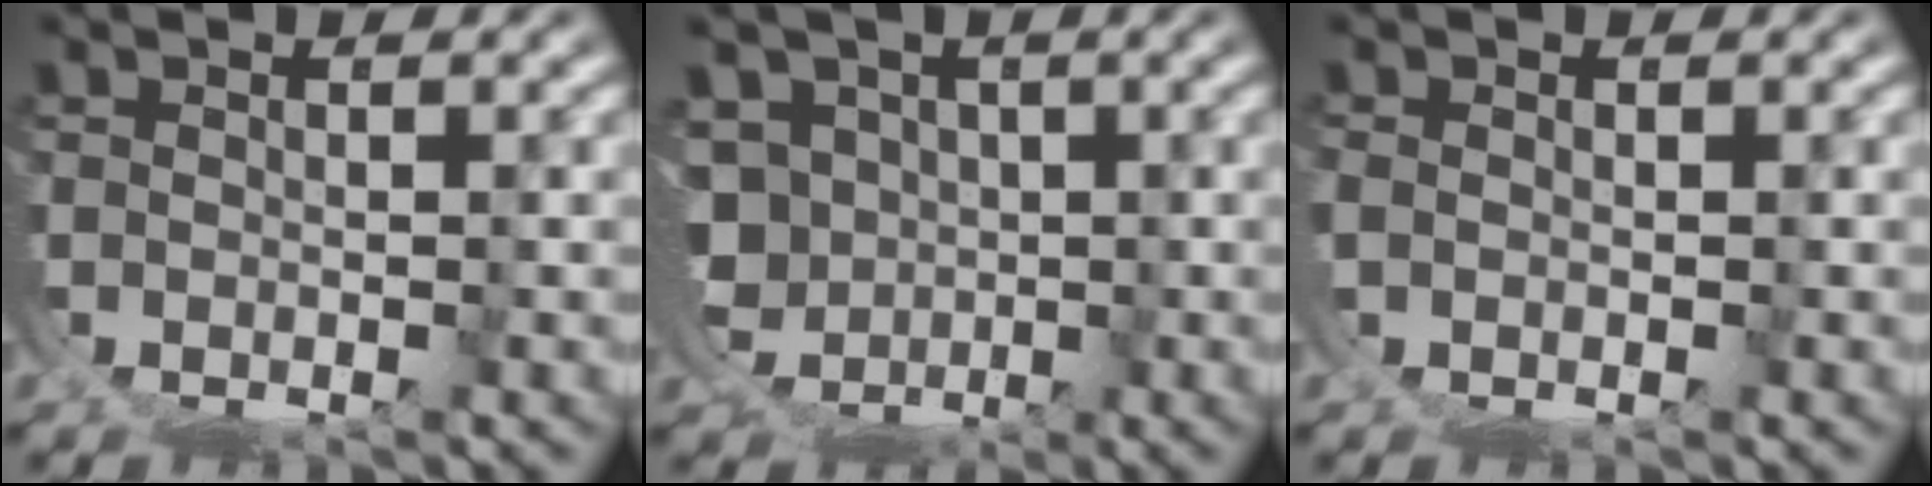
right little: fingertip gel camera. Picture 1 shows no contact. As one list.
[{"total": 6.4, "force": [0.8, 6.2, 1.3], "torque": [-0.053, -0.039, 0.029]}, {"total": 0.7, "force": [0.1, 0.6, -0.3], "torque": [-0.004, -0.001, 0.000]}]